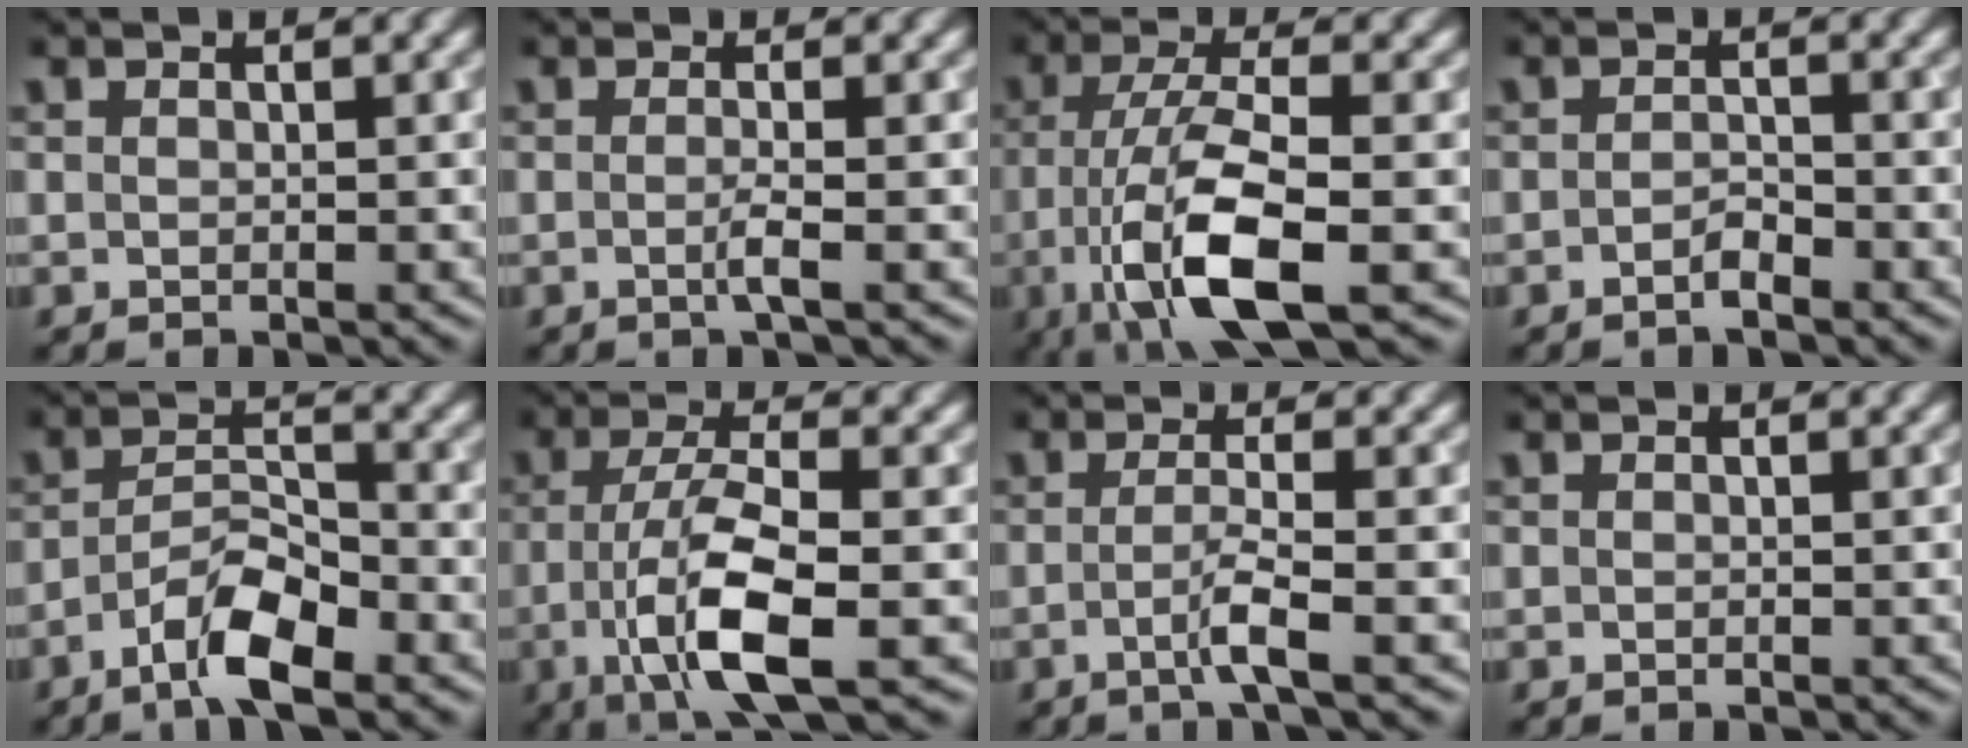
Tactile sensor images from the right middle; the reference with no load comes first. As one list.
[{"total": 1.7, "force": [-0.4, 0.2, 1.6], "torque": [-0.030, -0.003, -0.011]}, {"total": 10.0, "force": [-3.6, 3.1, 8.8], "torque": [-0.174, -0.008, -0.068]}, {"total": 1.3, "force": [-0.9, 0.3, 0.9], "torque": [-0.019, 0.003, -0.017]}, {"total": 5.1, "force": [-3.2, 1.5, 3.7], "torque": [-0.068, 0.005, -0.060]}, {"total": 8.2, "force": [-2.4, 2.5, 7.5], "torque": [-0.144, 0.000, -0.046]}, {"total": 2.6, "force": [-0.8, 0.3, 2.5], "torque": [-0.047, 0.001, -0.024]}, {"total": 0.0}]